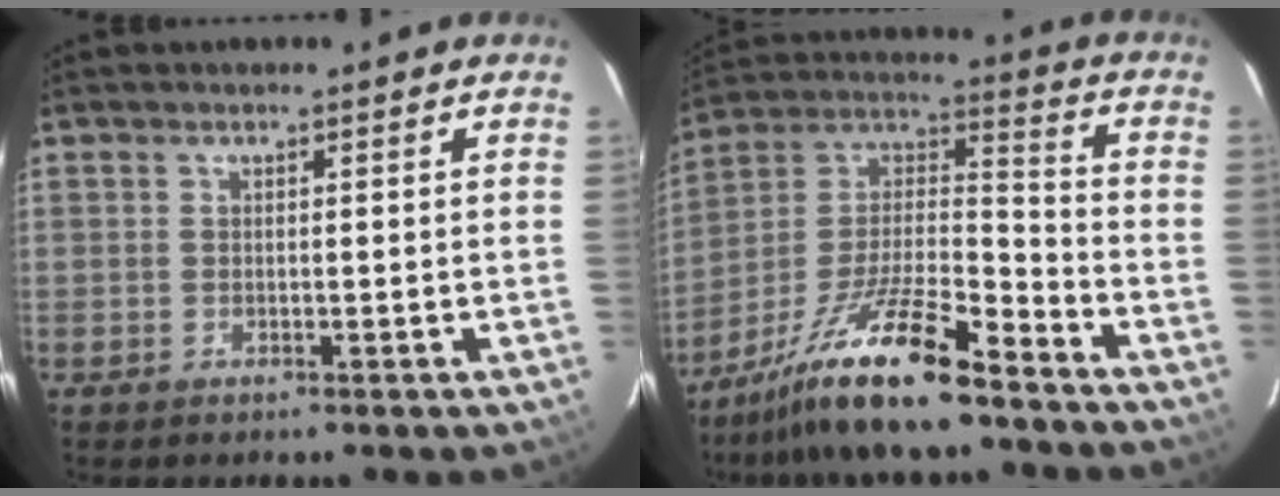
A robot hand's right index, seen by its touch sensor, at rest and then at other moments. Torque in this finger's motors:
{"motor_torque": [1.12, -1.02, 0.77, 0.19]}